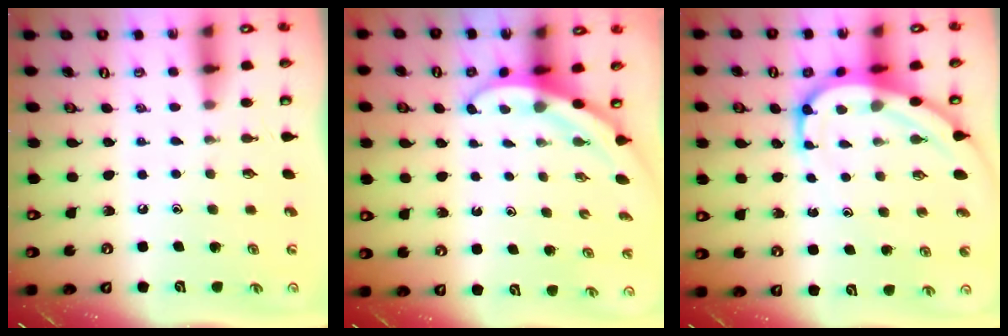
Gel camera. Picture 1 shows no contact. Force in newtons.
{"total": 3.0, "press": 3.0, "slide": 0.1}
{"total": 10.5, "press": 10.4, "slide": 1.0}